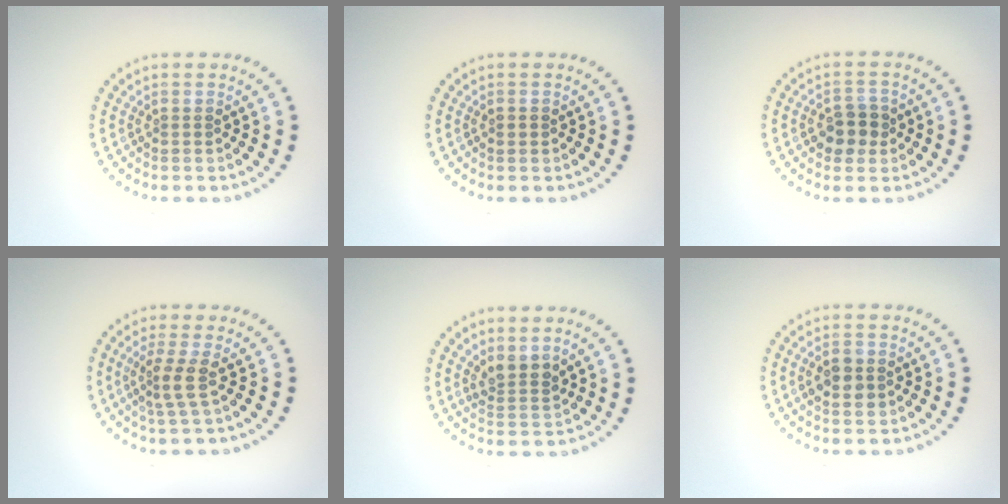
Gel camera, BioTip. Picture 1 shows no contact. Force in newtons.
{"total": 0.7, "press": 0.7, "slide": 0.2}
{"total": 2.7, "press": 2.6, "slide": 0.7}
{"total": 2.3, "press": 1.7, "slide": 1.6}
{"total": 2.2, "press": 1.8, "slide": 1.2}
{"total": 2.8, "press": 2.7, "slide": 0.2}